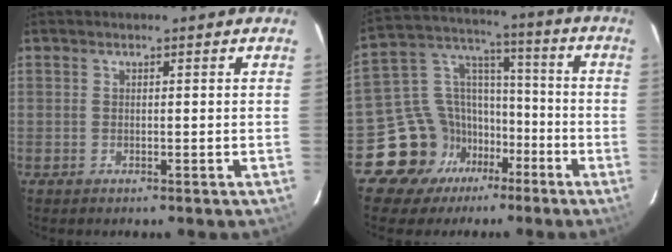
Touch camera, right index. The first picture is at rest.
{"total": 13.5, "force": [-8.1, 10.6, 2.3], "torque": [-0.062, 0.070, -0.134]}